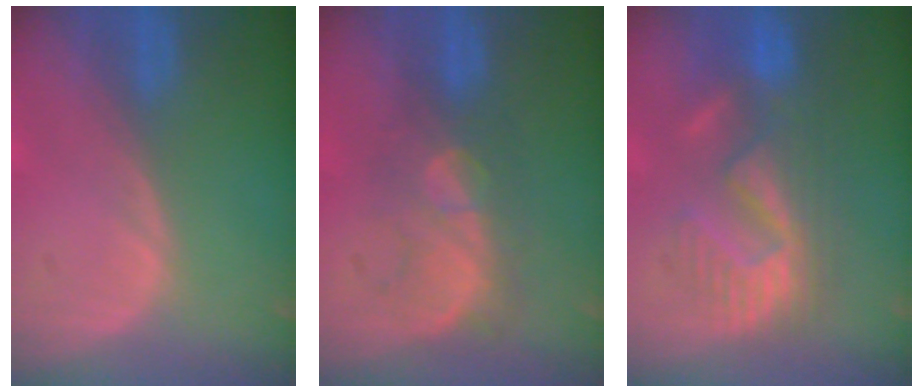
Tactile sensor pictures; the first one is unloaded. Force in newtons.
{"total": 7.8, "press": 7.2, "slide": 3.1}
{"total": 9.0, "press": 8.9, "slide": 1.6}